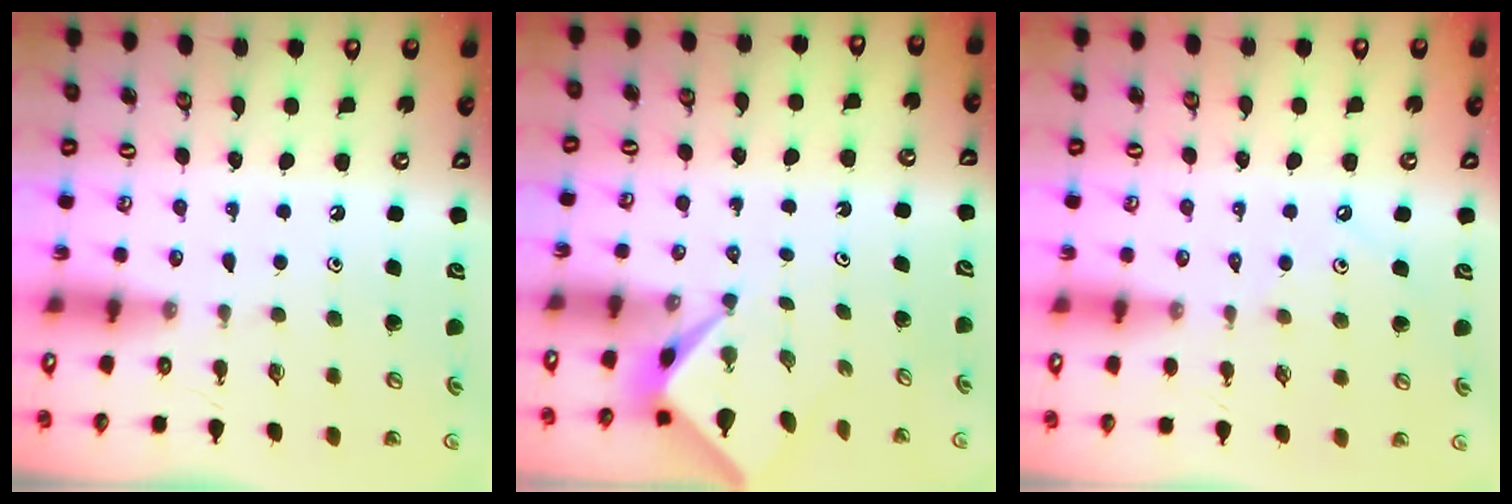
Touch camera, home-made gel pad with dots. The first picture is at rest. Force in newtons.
{"total": 2.2, "press": 2.1, "slide": 0.2}
{"total": 2.8, "press": 2.8, "slide": 0.4}